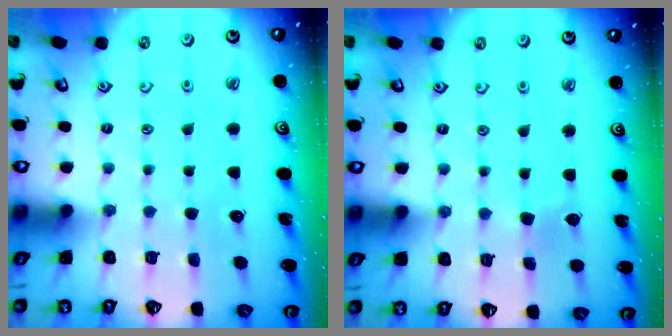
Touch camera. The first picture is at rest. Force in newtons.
{"total": 2.9, "press": 2.9, "slide": 0.3}